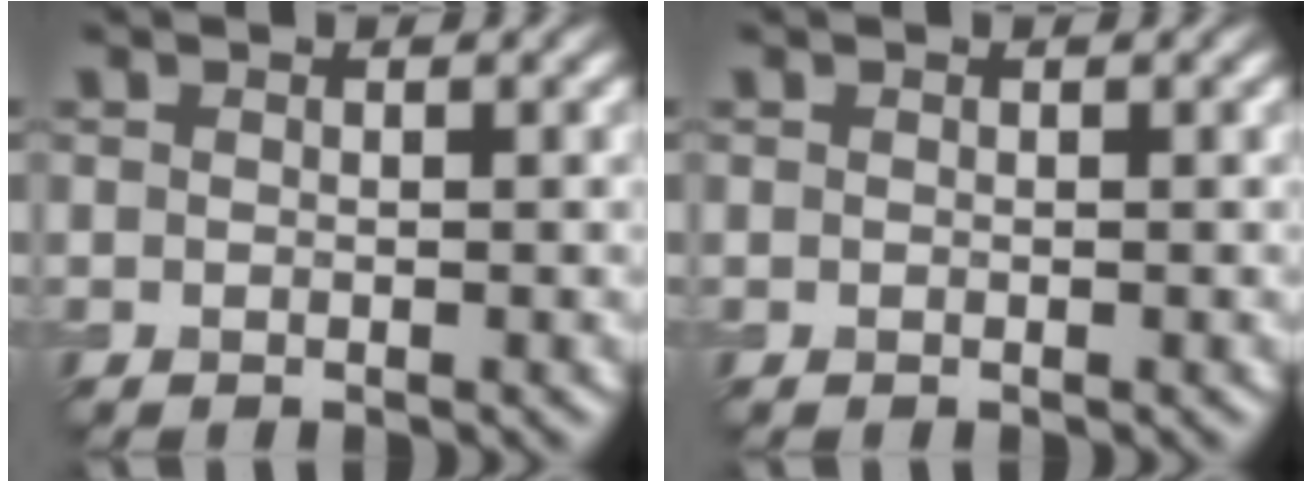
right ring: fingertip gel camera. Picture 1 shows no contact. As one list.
[{"total": 0.0}]